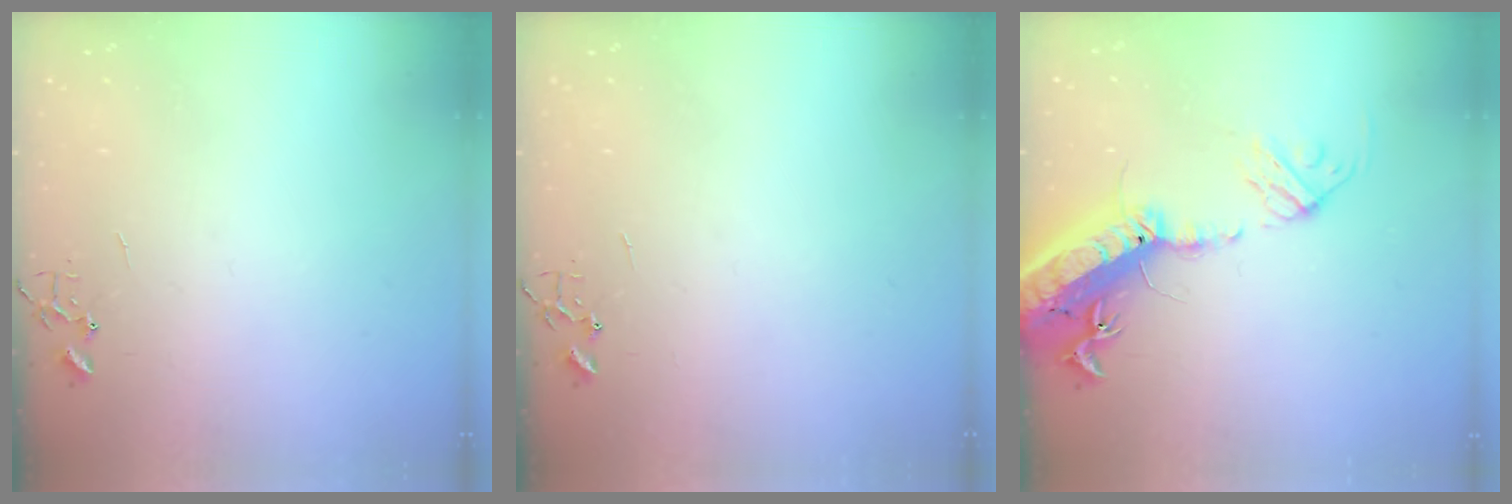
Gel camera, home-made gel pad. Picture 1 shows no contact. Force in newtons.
{"total": 0.0}
{"total": 23.3, "press": 22.7, "slide": 5.2}